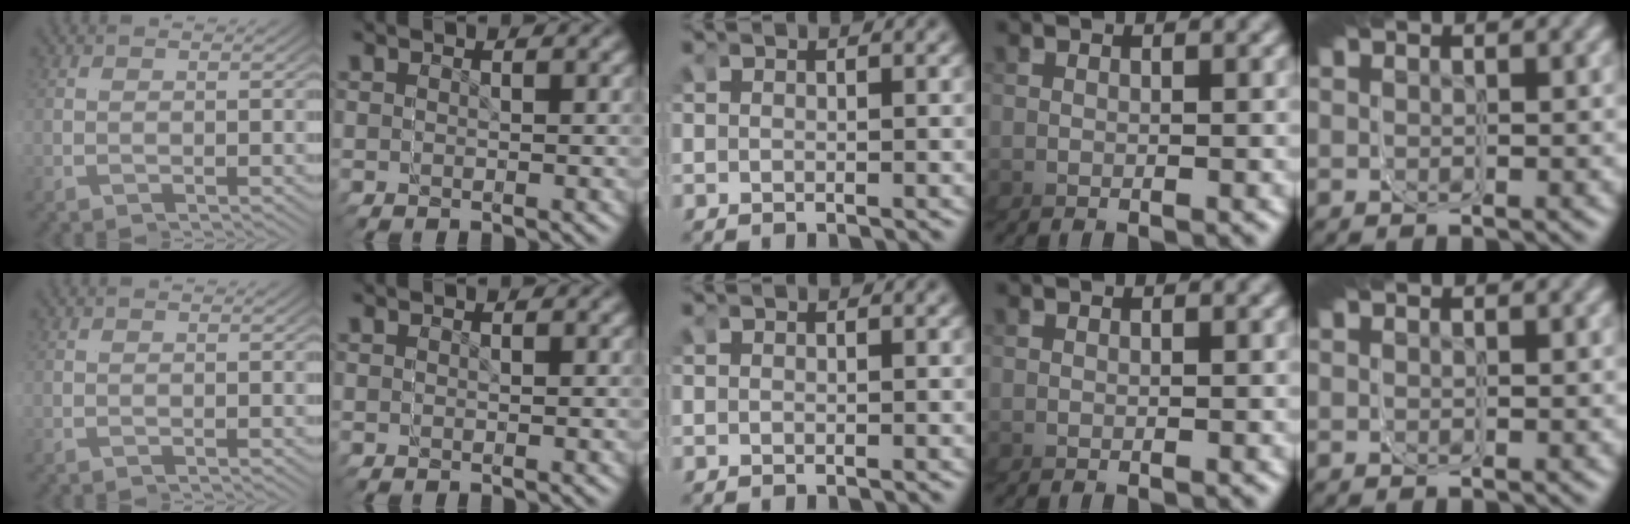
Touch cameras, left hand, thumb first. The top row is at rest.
{}